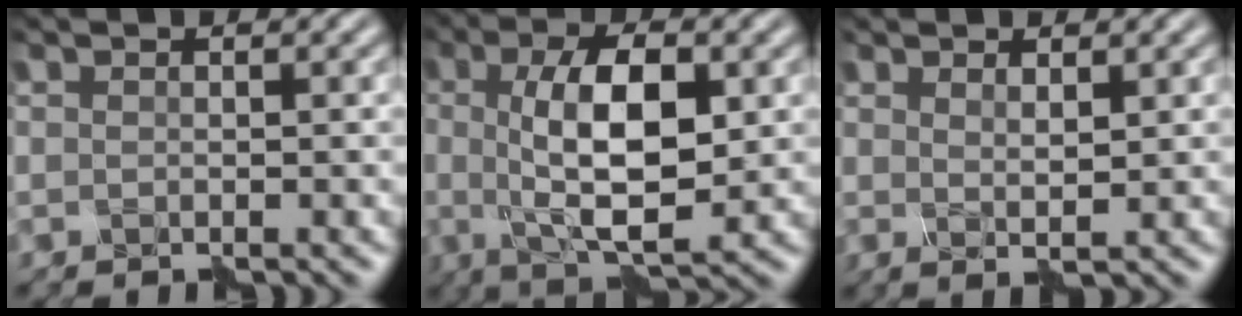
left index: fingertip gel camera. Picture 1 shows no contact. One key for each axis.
{"total": 7.8, "fx": 0.7, "fy": 2.9, "fz": 7.2, "tx": -0.128, "ty": 0.000, "tz": 0.010}
{"total": 1.4, "fx": 1.0, "fy": 0.3, "fz": 0.9, "tx": -0.016, "ty": -0.006, "tz": 0.021}